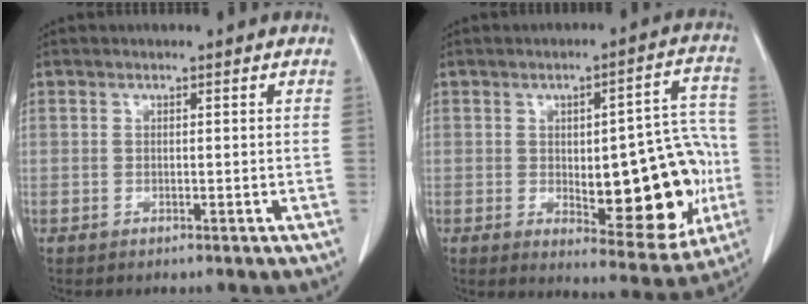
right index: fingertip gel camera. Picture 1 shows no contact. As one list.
[{"total": 17.3, "force": [-2.5, 6.2, 15.9], "torque": [-0.178, 0.020, -0.013]}]